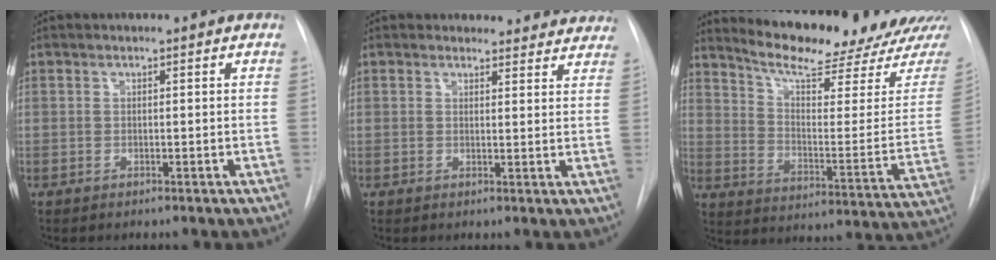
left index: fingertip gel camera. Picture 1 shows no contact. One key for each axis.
{"total": 9.7, "fx": 9.0, "fy": 3.7, "fz": 0.2, "tx": 0.045, "ty": -0.015, "tz": 0.066}
{"total": 20.0, "fx": 18.4, "fy": 1.5, "fz": 7.8, "tx": -0.116, "ty": -0.085, "tz": 0.247}